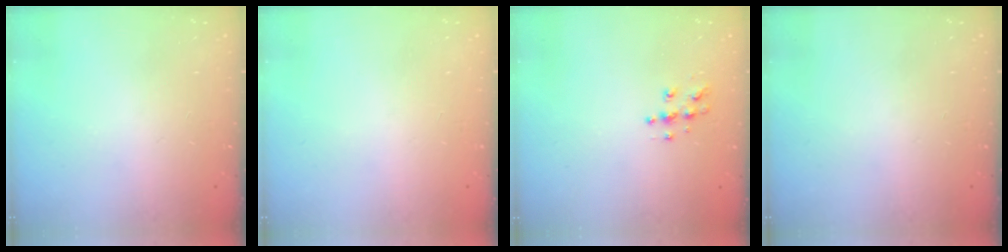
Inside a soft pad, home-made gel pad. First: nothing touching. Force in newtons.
{"total": 0.0}
{"total": 5.4, "press": 5.4, "slide": 0.4}
{"total": 0.0}